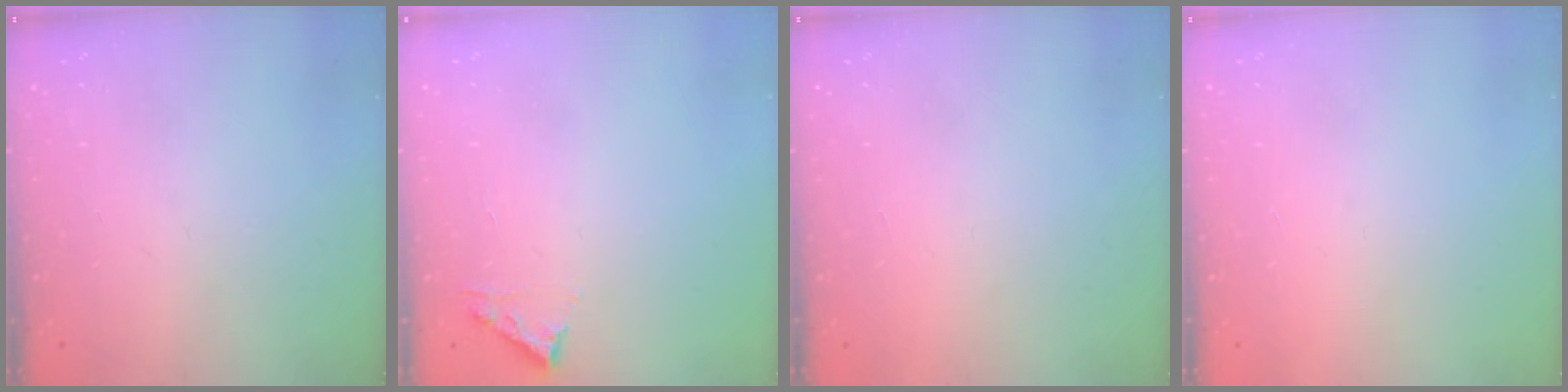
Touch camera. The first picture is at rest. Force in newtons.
{"total": 4.5, "press": 4.4, "slide": 0.5}
{"total": 1.6, "press": 1.6, "slide": 0.1}
{"total": 1.5, "press": 1.5, "slide": 0.1}